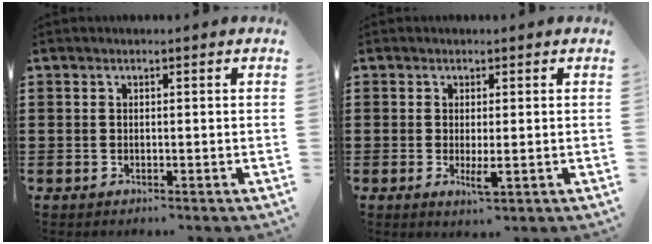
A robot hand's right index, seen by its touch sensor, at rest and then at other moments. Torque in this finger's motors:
{"motor_torque": [-0.15, -0.10, 0.12, 0.05]}